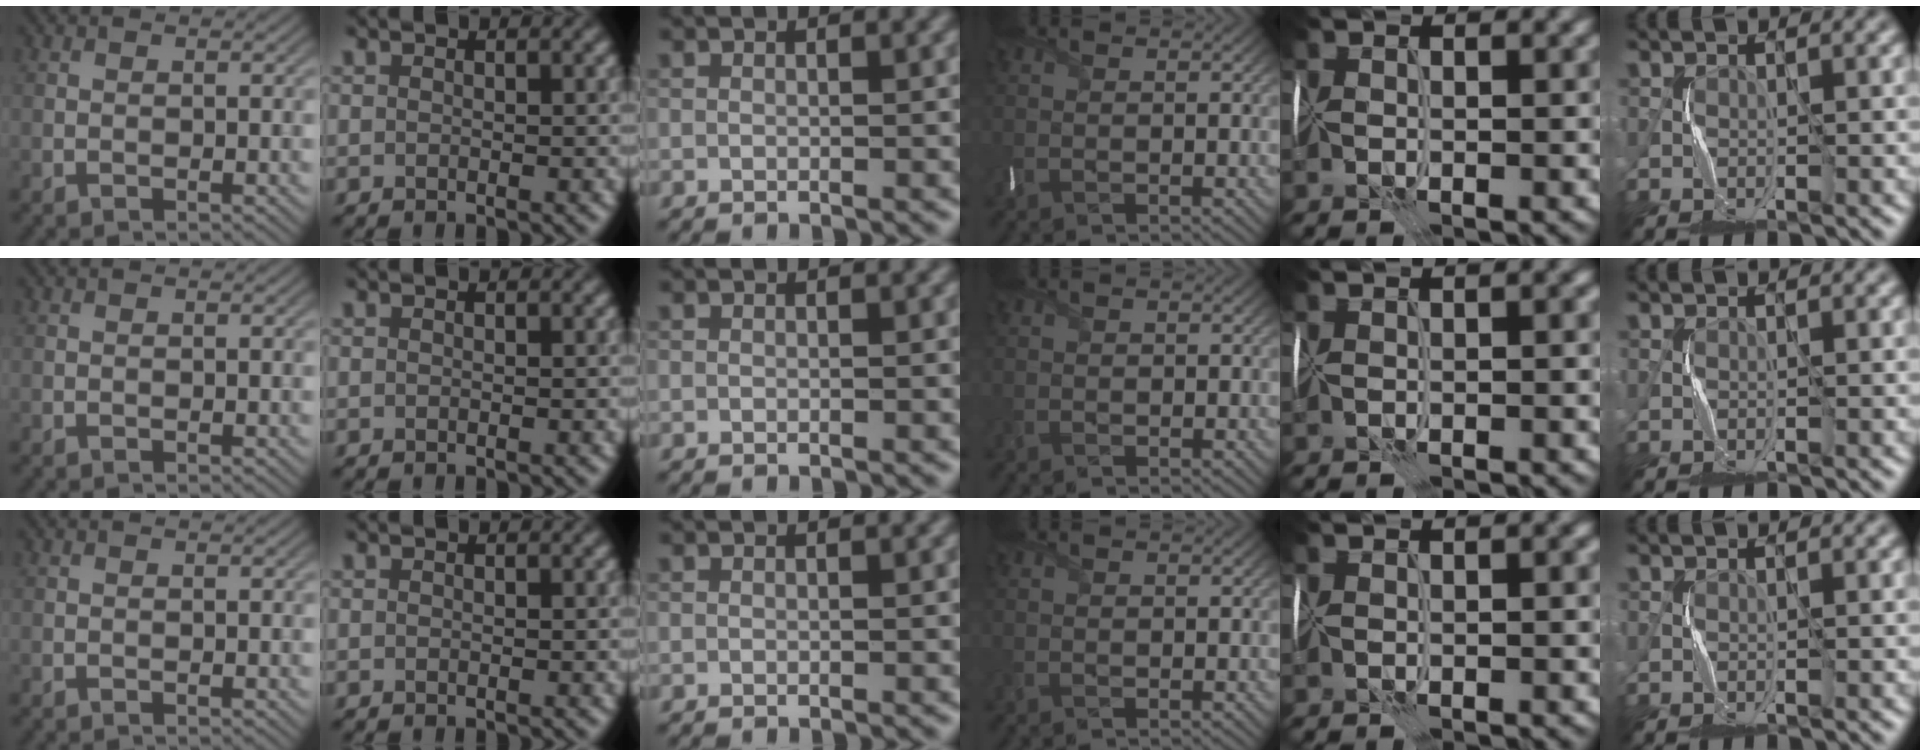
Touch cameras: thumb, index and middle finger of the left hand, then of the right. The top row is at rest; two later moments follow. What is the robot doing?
{"motion": "wrap", "object": "cellophane"}